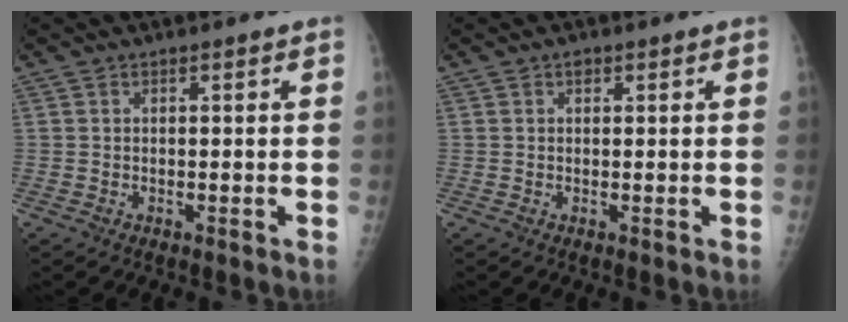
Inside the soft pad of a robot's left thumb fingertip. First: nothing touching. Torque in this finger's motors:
{"motor_torque": [0.11, -0.01, 0.13, 0.06, 0.00]}